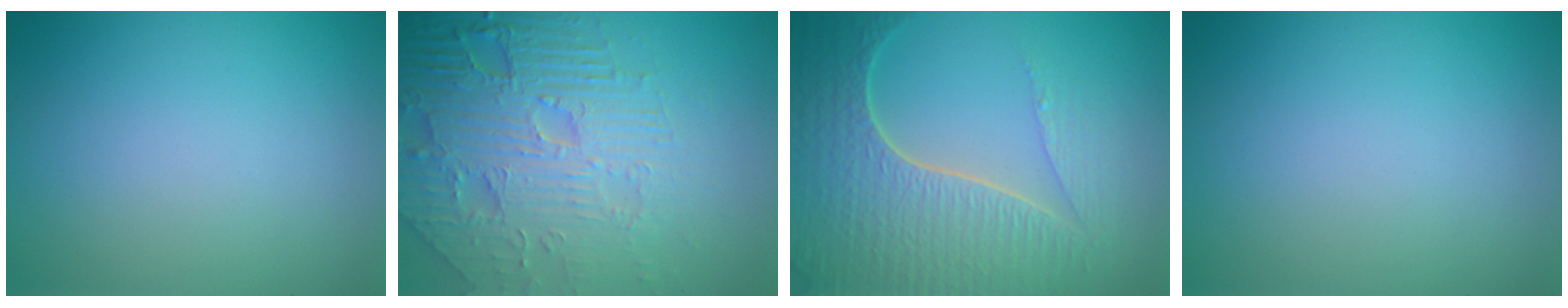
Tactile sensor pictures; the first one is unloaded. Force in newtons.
{"total": 8.4, "press": 6.1, "slide": 5.7}
{"total": 7.4, "press": 5.4, "slide": 5.1}
{"total": 0.0}